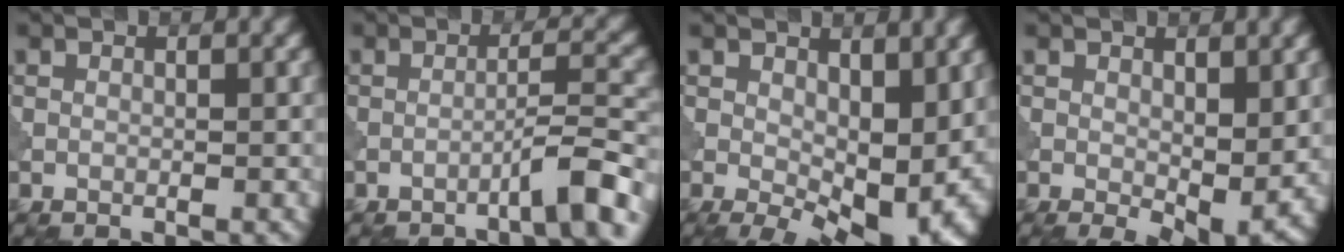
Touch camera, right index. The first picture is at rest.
{"total": 4.1, "force": [-2.7, 0.2, 3.1], "torque": [-0.040, 0.019, -0.056]}
{"total": 10.5, "force": [0.1, 5.8, 8.7], "torque": [-0.121, -0.023, 0.015]}
{"total": 4.9, "force": [0.1, 2.4, 4.2], "torque": [-0.064, -0.016, 0.008]}